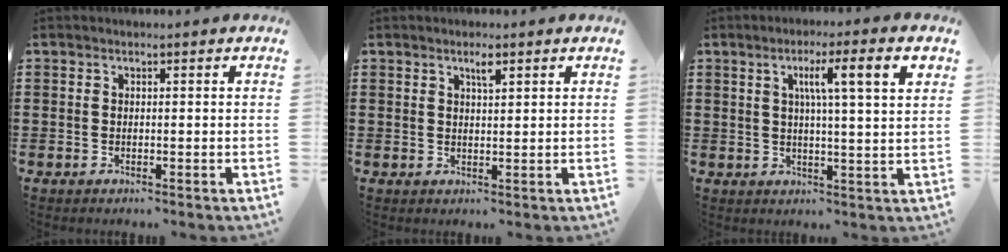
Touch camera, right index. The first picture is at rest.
{"total": 1.9, "force": [1.2, 0.4, 1.4], "torque": [-0.022, -0.001, 0.018]}
{"total": 7.3, "force": [2.5, 0.6, 6.8], "torque": [-0.130, -0.002, 0.035]}